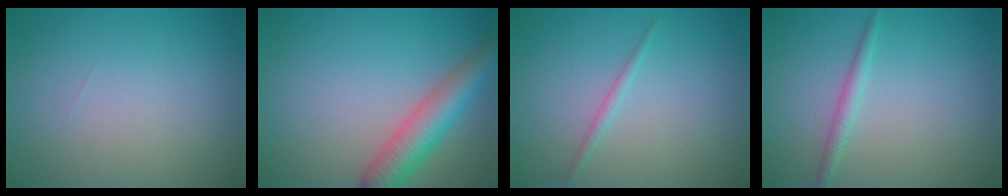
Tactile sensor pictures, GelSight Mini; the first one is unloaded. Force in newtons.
{"total": 5.2, "press": 5.2, "slide": 0.2}
{"total": 0.9, "press": 0.9, "slide": 0.0}
{"total": 1.4, "press": 1.4, "slide": 0.1}